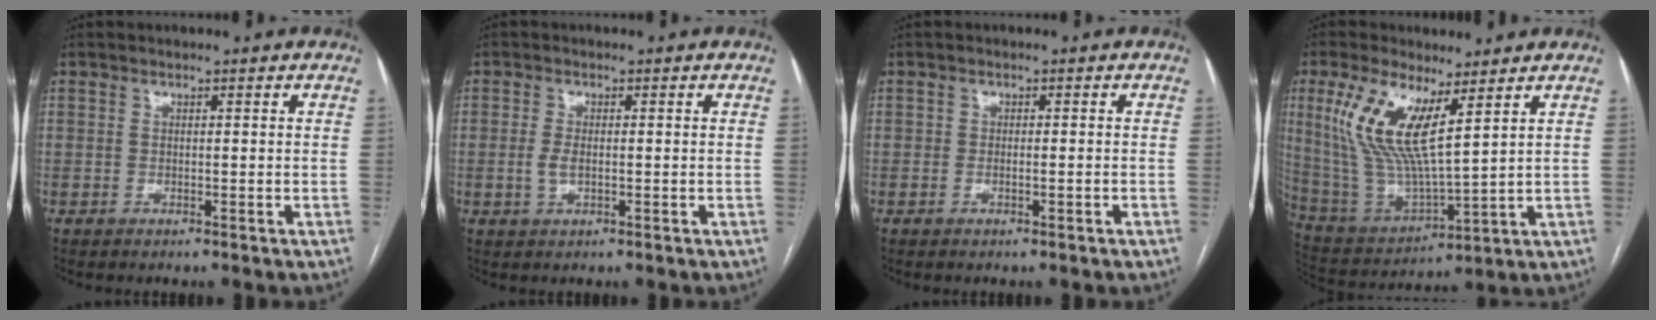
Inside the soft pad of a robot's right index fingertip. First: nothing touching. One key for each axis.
{"total": 2.5, "fx": -0.3, "fy": 1.1, "fz": 2.2, "tx": -0.049, "ty": -0.001, "tz": -0.005}
{"total": 0.8, "fx": -0.5, "fy": 0.2, "fz": 0.7, "tx": -0.013, "ty": 0.001, "tz": -0.004}
{"total": 13.5, "fx": 5.8, "fy": 3.5, "fz": 11.7, "tx": -0.261, "ty": 0.001, "tz": 0.121}